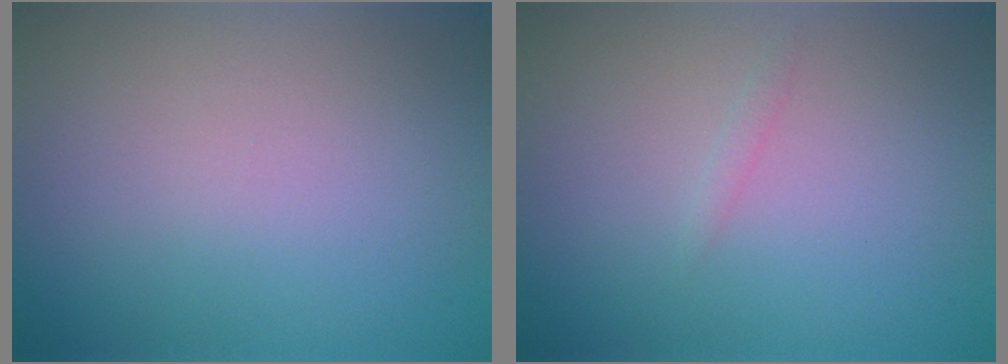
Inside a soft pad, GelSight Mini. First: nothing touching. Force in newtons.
{"total": 0.6, "press": 0.6, "slide": 0.0}